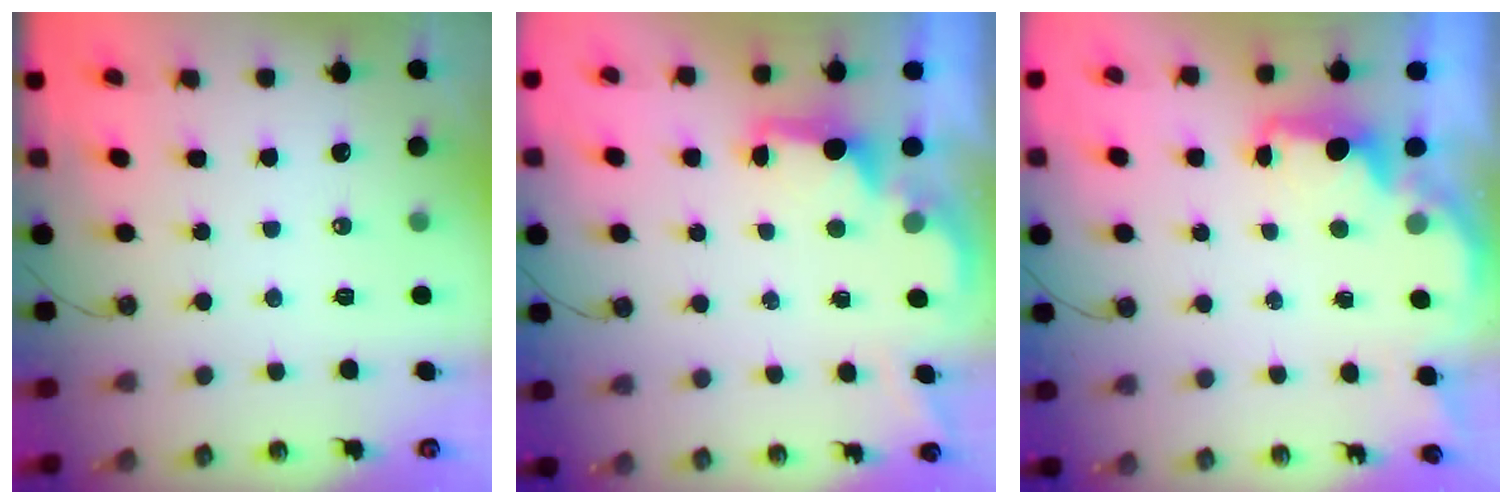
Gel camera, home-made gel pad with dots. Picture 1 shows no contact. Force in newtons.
{"total": 2.1, "press": 1.9, "slide": 0.8}
{"total": 2.3, "press": 2.2, "slide": 0.8}